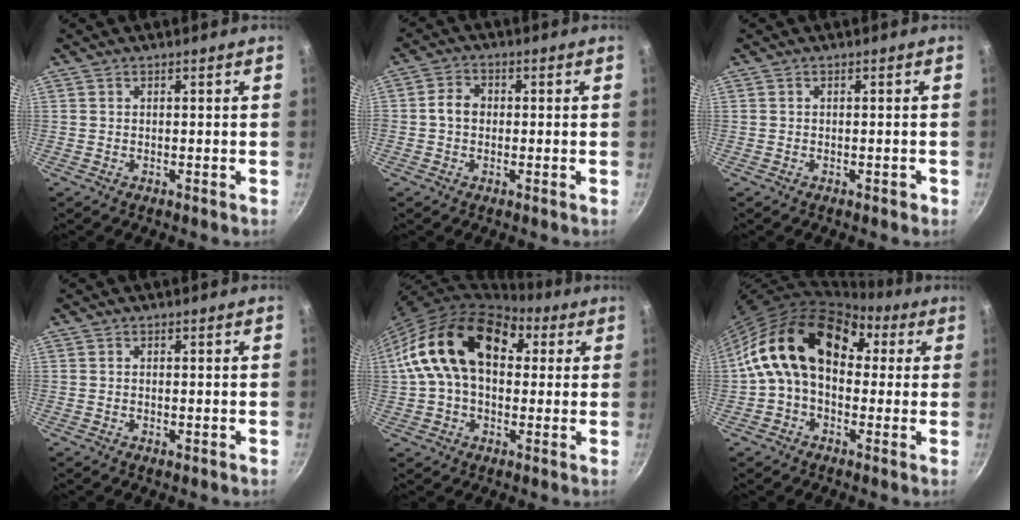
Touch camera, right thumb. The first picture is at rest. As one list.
[{"total": 4.0, "force": [0.0, 3.1, 2.6], "torque": [-0.044, 0.014, -0.011]}, {"total": 0.8, "force": [-0.4, 0.4, 0.5], "torque": [-0.007, 0.006, -0.002]}, {"total": 0.6, "force": [-0.1, 0.3, 0.5], "torque": [-0.008, 0.000, -0.003]}, {"total": 19.6, "force": [4.4, 12.9, 14.0], "torque": [-0.210, 0.031, 0.060]}, {"total": 17.9, "force": [3.0, 12.4, 12.6], "torque": [-0.183, 0.034, 0.030]}]